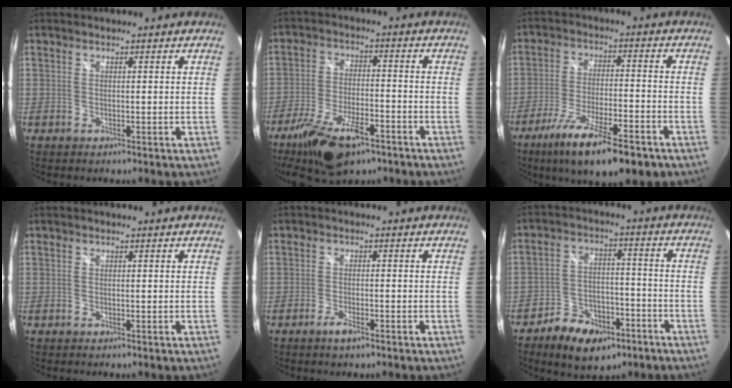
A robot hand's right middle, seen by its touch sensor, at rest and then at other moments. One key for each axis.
{"total": 14.7, "fx": -9.5, "fy": 5.7, "fz": 9.7, "tx": -0.205, "ty": -0.028, "tz": -0.166}
{"total": 15.7, "fx": -10.2, "fy": 3.6, "fz": 11.4, "tx": -0.214, "ty": -0.044, "tz": -0.169}
{"total": 0.0}
{"total": 2.8, "fx": -2.0, "fy": 0.7, "fz": 1.9, "tx": -0.046, "ty": -0.005, "tz": -0.039}
{"total": 12.2, "fx": -7.7, "fy": 7.0, "fz": 6.3, "tx": -0.130, "ty": 0.010, "tz": -0.113}